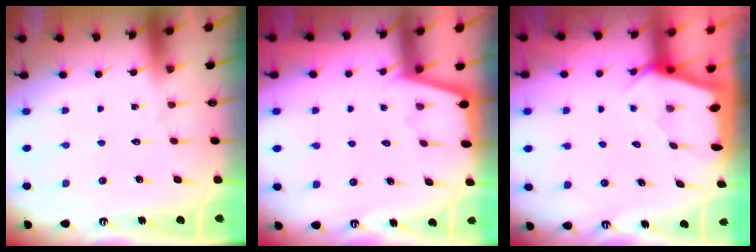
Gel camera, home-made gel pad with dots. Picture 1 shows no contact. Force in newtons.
{"total": 1.1, "press": 1.1, "slide": 0.1}
{"total": 2.5, "press": 2.4, "slide": 0.3}